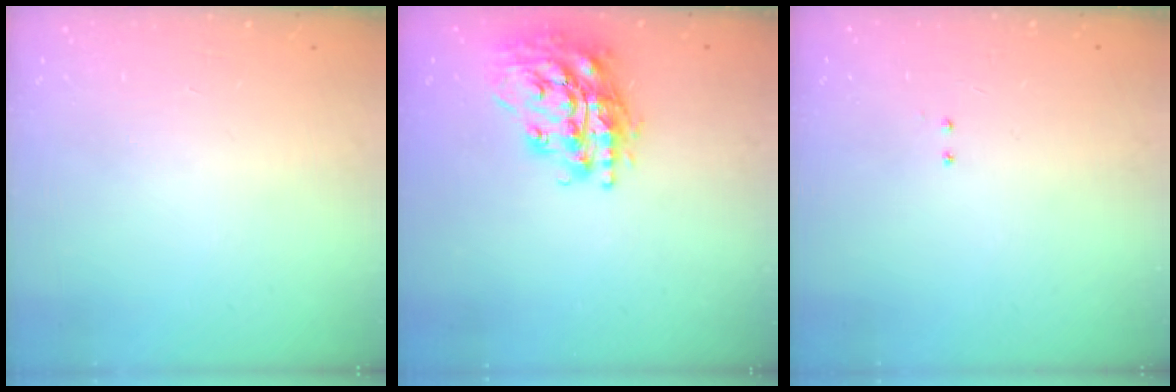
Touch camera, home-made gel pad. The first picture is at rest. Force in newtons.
{"total": 21.2, "press": 21.1, "slide": 2.1}
{"total": 2.0, "press": 2.0, "slide": 0.4}